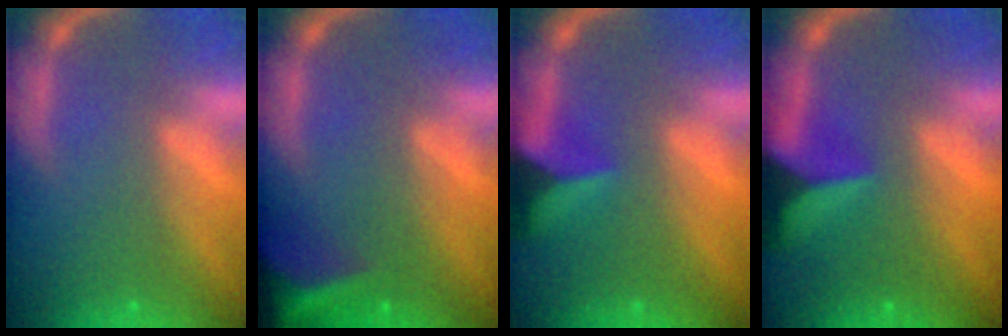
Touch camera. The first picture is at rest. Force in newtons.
{"total": 9.5}
{"total": 6.0}
{"total": 7.9}